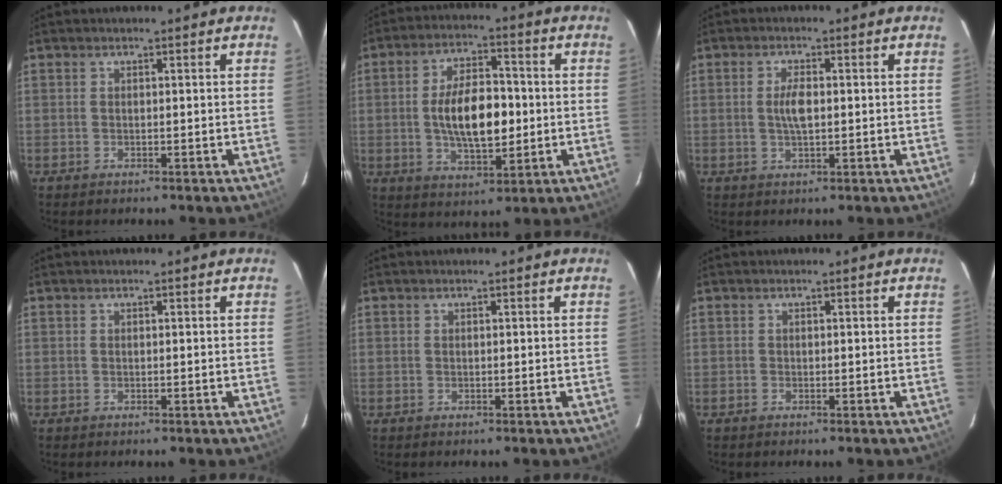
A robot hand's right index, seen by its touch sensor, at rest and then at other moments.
{"total": 12.7, "force": [-0.8, 6.0, 11.2], "torque": [-0.204, 0.005, -0.007]}
{"total": 3.7, "force": [0.1, 1.5, 3.4], "torque": [-0.063, 0.001, 0.003]}
{"total": 0.0}
{"total": 0.0}
{"total": 0.0}